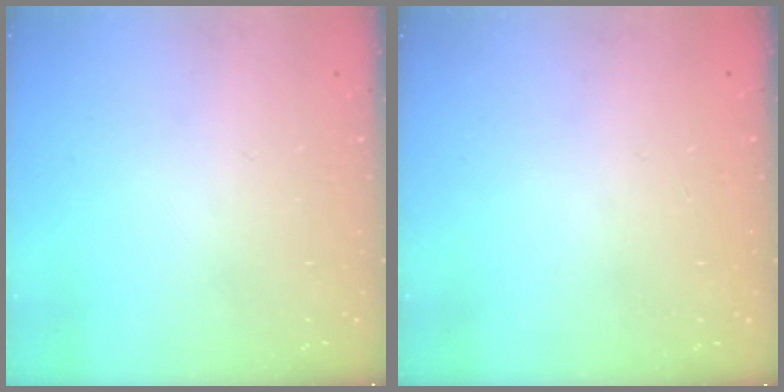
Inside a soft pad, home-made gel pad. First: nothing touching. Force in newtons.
{"total": 0.0}